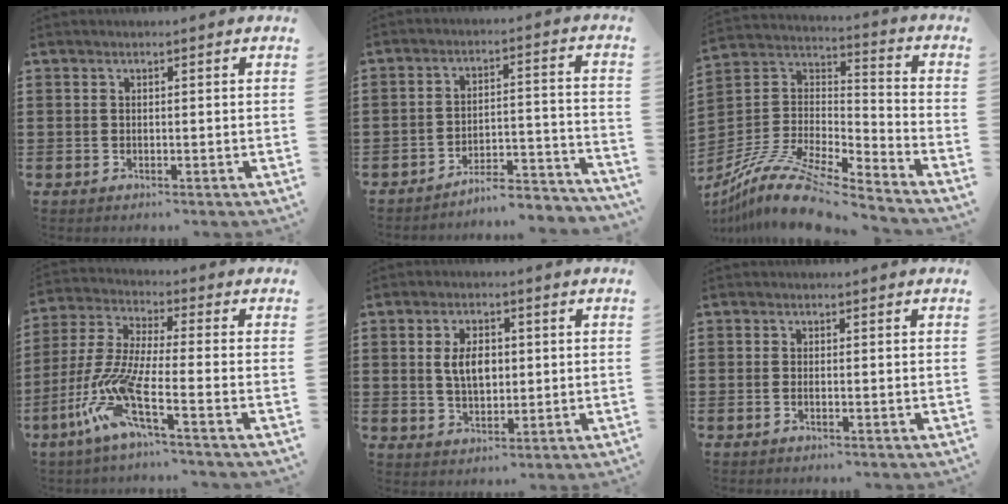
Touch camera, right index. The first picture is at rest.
{"total": 5.5, "force": [-5.2, 0.4, 1.6], "torque": [-0.028, 0.003, -0.105]}
{"total": 12.5, "force": [-10.3, 2.7, 6.5], "torque": [-0.133, 0.023, -0.200]}
{"total": 9.7, "force": [-5.2, 1.5, 8.1], "torque": [-0.208, -0.024, -0.112]}
{"total": 5.0, "force": [0.5, 2.8, 4.1], "torque": [-0.069, 0.004, 0.003]}
{"total": 0.7, "force": [-0.4, 0.0, 0.5], "torque": [-0.009, -0.003, -0.007]}